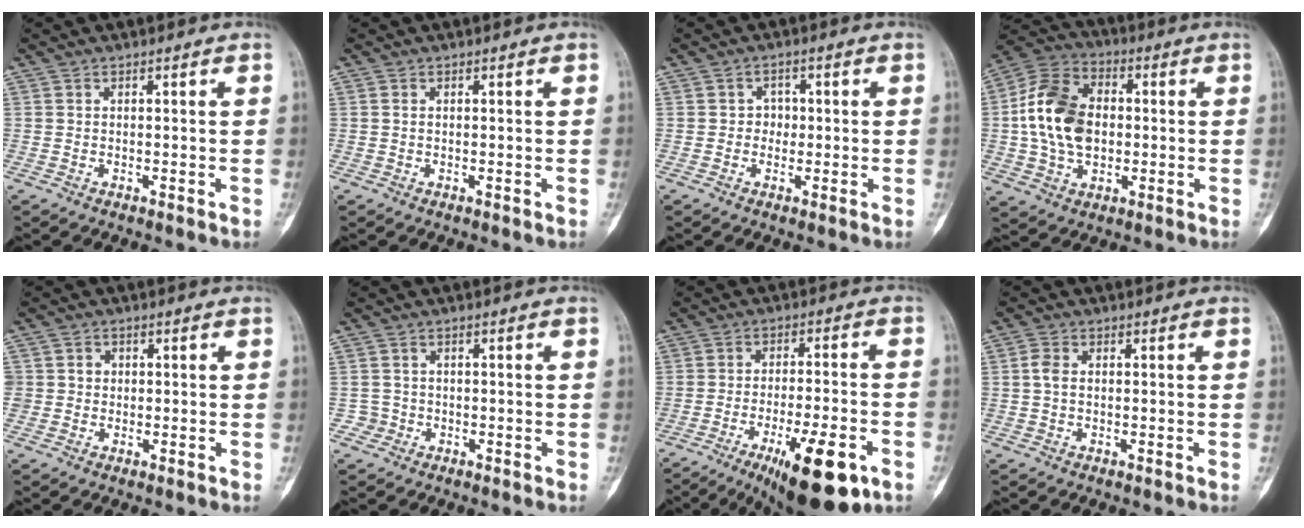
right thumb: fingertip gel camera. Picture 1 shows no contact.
{"total": 0.5, "force": [0.1, 0.3, 0.4], "torque": [-0.010, 0.002, 0.002]}
{"total": 2.4, "force": [-0.1, 2.2, 0.9], "torque": [0.011, 0.009, -0.010]}
{"total": 15.7, "force": [0.1, 11.0, 11.2], "torque": [-0.194, 0.021, -0.003]}
{"total": 2.5, "force": [0.1, 2.5, 0.5], "torque": [0.011, 0.007, -0.001]}
{"total": 1.8, "force": [-0.7, 1.7, -0.3], "torque": [0.018, 0.009, -0.019]}
{"total": 16.1, "force": [-8.0, 4.8, 13.2], "torque": [-0.184, 0.023, -0.111]}
{"total": 2.6, "force": [0.2, 1.7, 1.9], "torque": [-0.042, 0.006, -0.001]}